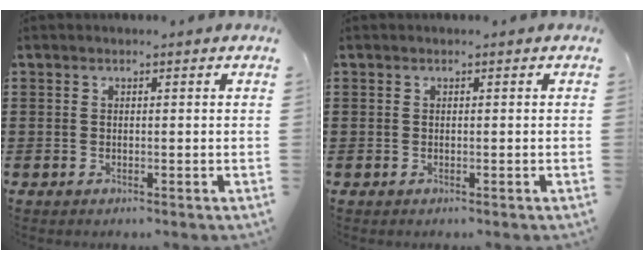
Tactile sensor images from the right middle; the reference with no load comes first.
{"total": 0.0}